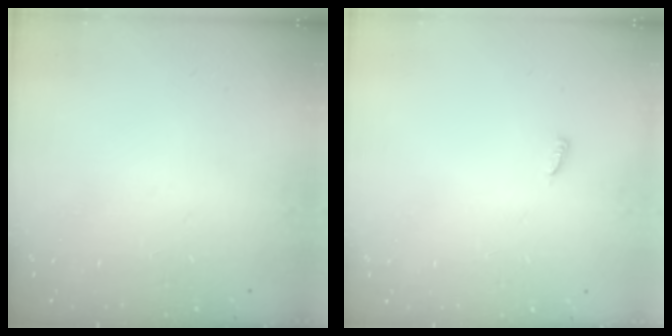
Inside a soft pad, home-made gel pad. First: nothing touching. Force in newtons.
{"total": 3.5, "press": 3.4, "slide": 0.6}